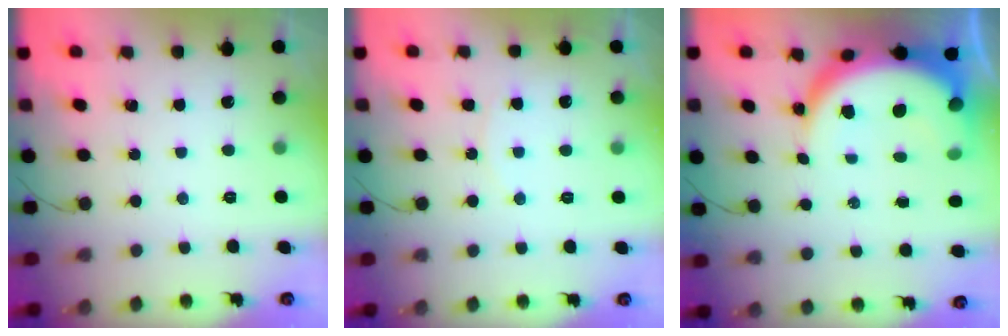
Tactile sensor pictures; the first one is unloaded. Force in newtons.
{"total": 3.9, "press": 3.9, "slide": 0.5}
{"total": 13.2, "press": 13.1, "slide": 1.4}